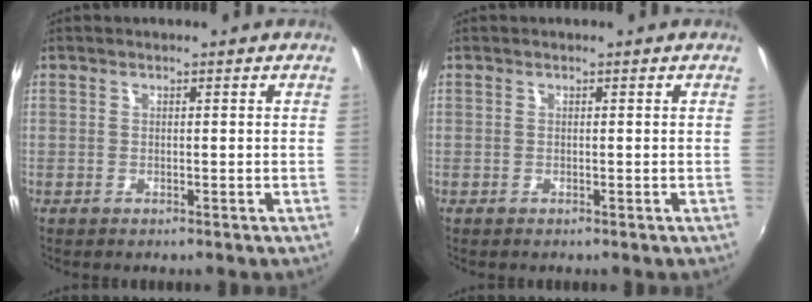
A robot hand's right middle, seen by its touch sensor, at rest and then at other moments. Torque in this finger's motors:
{"motor_torque": [-0.02, 0.00, -0.01, 0.00]}